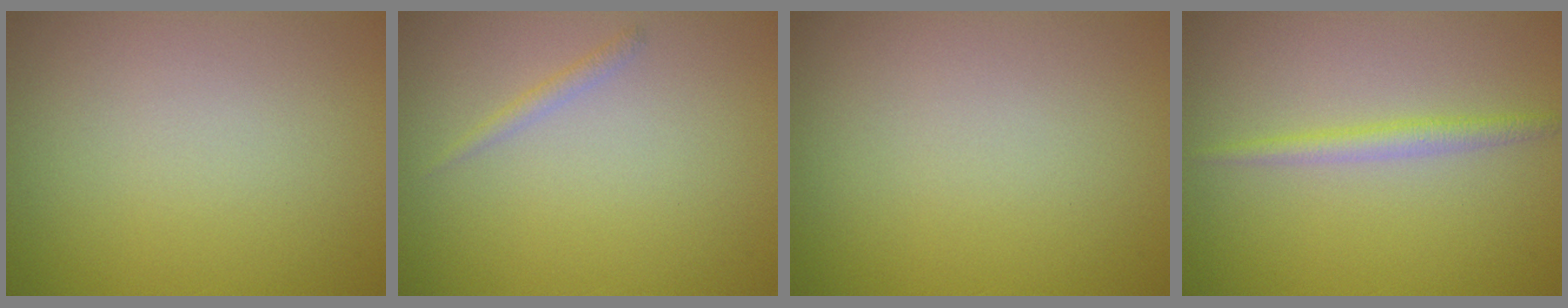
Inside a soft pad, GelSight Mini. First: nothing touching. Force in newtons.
{"total": 0.8, "press": 0.8, "slide": 0.0}
{"total": 0.0}
{"total": 1.6, "press": 1.6, "slide": 0.1}